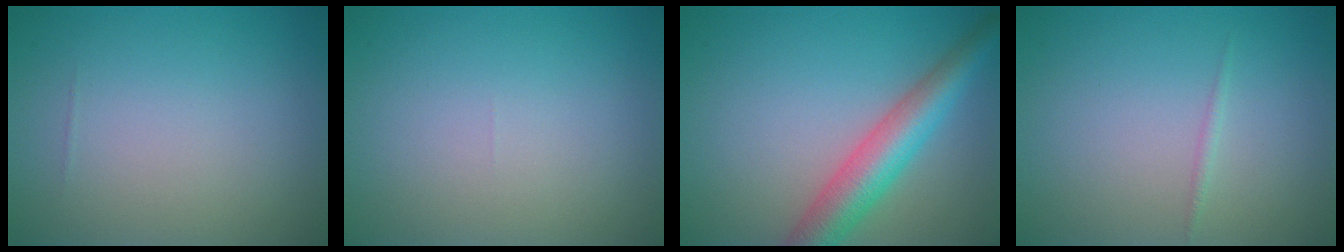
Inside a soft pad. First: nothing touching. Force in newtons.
{"total": 0.0}
{"total": 5.7, "press": 5.7, "slide": 0.2}
{"total": 0.6, "press": 0.6, "slide": 0.0}